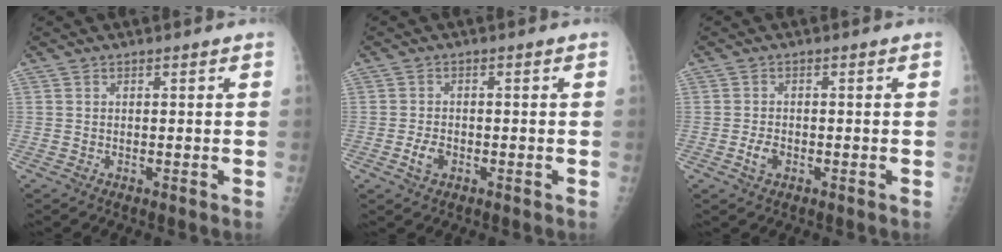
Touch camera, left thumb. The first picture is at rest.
{"total": 2.8, "force": [-1.0, 1.9, 1.9], "torque": [-0.035, 0.004, -0.018]}
{"total": 2.6, "force": [-0.9, 1.7, 1.8], "torque": [-0.032, 0.003, -0.016]}